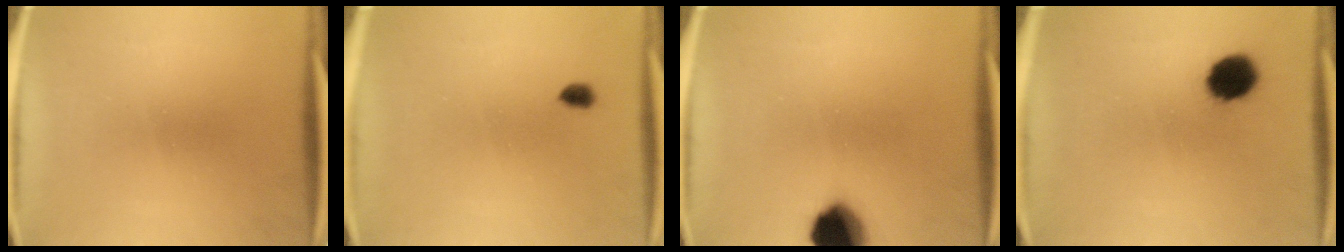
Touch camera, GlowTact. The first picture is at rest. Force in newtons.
{"total": 2.1}
{"total": 12.3}
{"total": 8.6}